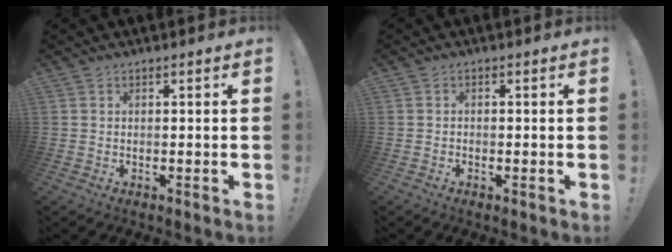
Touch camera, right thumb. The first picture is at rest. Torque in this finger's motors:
{"motor_torque": [-0.04, -0.13, -0.24, 0.06, -0.01]}